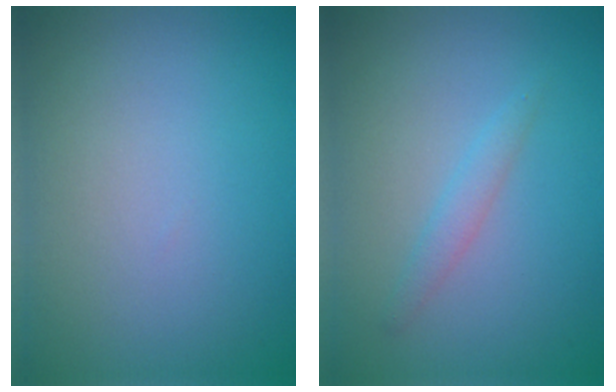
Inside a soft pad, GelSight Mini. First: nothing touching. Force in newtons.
{"total": 1.3, "press": 1.3, "slide": 0.0}